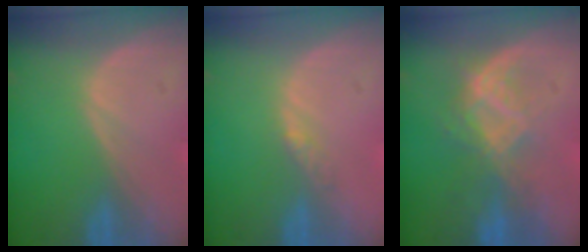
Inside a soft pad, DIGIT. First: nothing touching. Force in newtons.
{"total": 1.8, "press": 1.6, "slide": 1.0}
{"total": 6.9, "press": 6.5, "slide": 2.2}